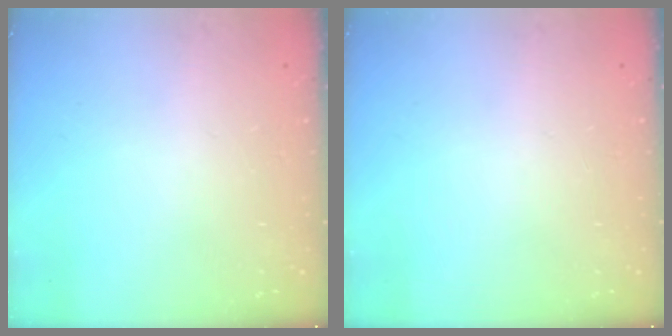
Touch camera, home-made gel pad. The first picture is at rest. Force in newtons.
{"total": 0.0}